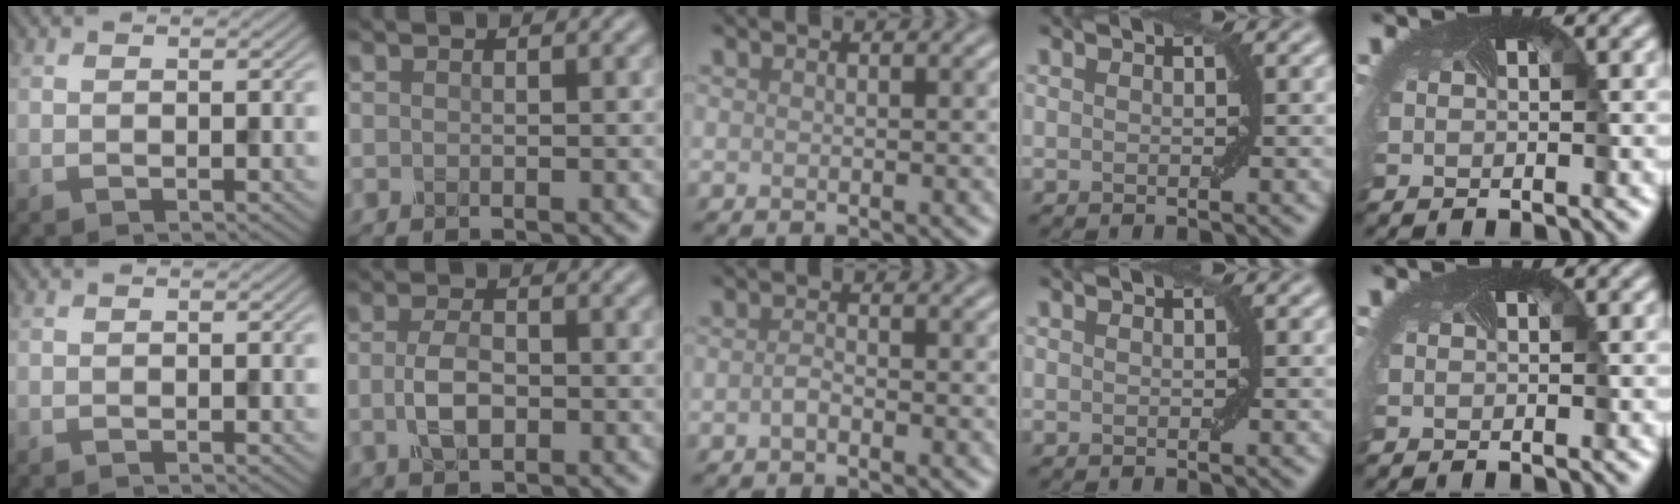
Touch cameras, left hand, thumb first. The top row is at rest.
{"index": {"total": 3.3, "force": [-0.4, 1.8, 2.7], "torque": [-0.057, -0.002, -0.009]}, "middle": {"total": 1.0, "force": [-0.5, 0.4, 0.7], "torque": [-0.017, 0.002, -0.013]}}